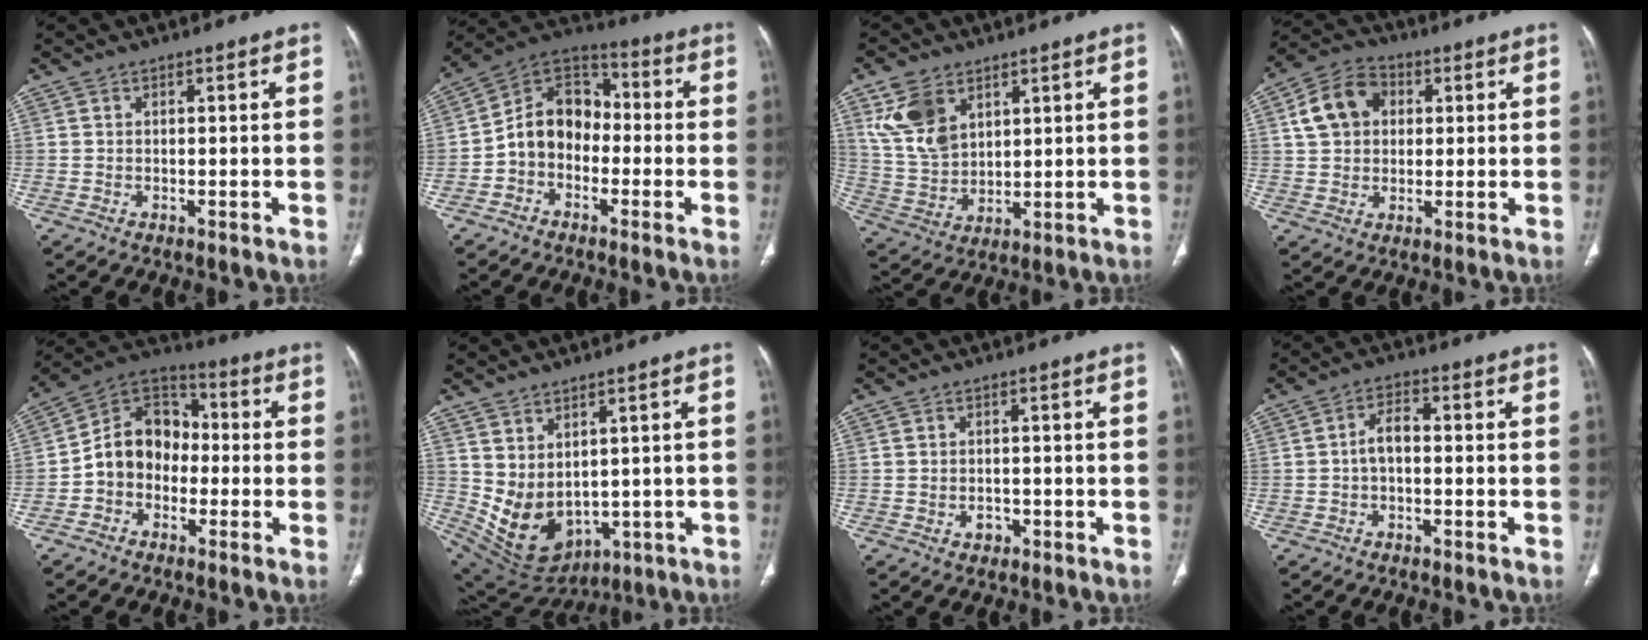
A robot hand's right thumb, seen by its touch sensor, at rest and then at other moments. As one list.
[{"total": 11.3, "force": [-2.3, 9.0, 6.5], "torque": [-0.084, 0.048, -0.058]}, {"total": 11.2, "force": [5.6, 7.2, 6.5], "torque": [-0.112, -0.020, 0.126]}, {"total": 10.0, "force": [2.4, 7.8, 5.8], "torque": [-0.090, 0.012, 0.037]}, {"total": 12.0, "force": [-2.1, 9.8, 6.7], "torque": [-0.082, 0.043, -0.054]}, {"total": 10.9, "force": [1.1, 7.5, 7.8], "torque": [-0.124, -0.018, 0.063]}, {"total": 1.9, "force": [-0.8, 1.5, 0.9], "torque": [-0.005, 0.005, -0.008]}, {"total": 3.8, "force": [-0.6, 2.1, 3.2], "torque": [-0.052, 0.018, -0.018]}]